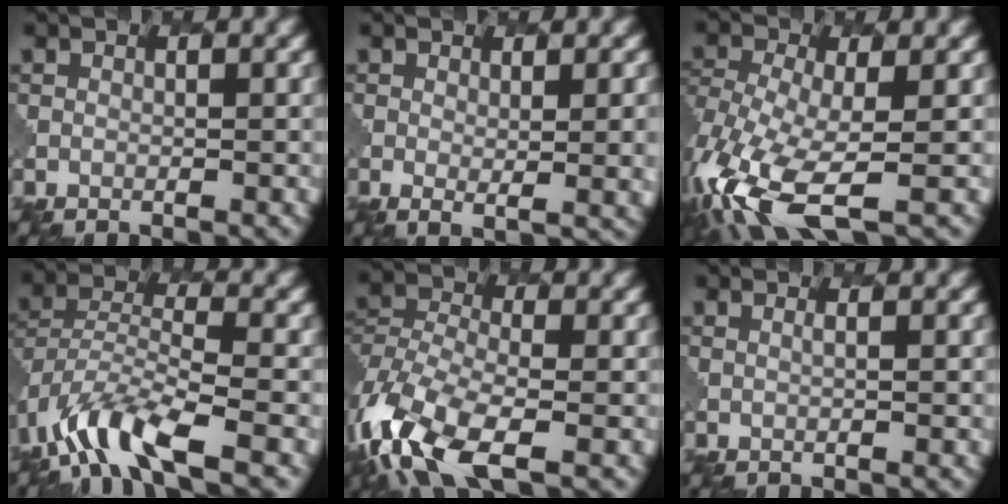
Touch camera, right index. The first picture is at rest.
{"total": 4.6, "force": [0.3, 1.5, 4.4], "torque": [-0.051, -0.009, 0.011]}
{"total": 8.4, "force": [-4.0, 3.4, 6.5], "torque": [-0.153, -0.013, -0.078]}
{"total": 7.6, "force": [-5.0, 2.4, 5.2], "torque": [-0.100, -0.003, -0.100]}
{"total": 9.9, "force": [-5.4, 4.4, 7.1], "torque": [-0.157, -0.019, -0.109]}
{"total": 0.9, "force": [0.5, 0.3, 0.7], "torque": [-0.007, -0.002, 0.007]}